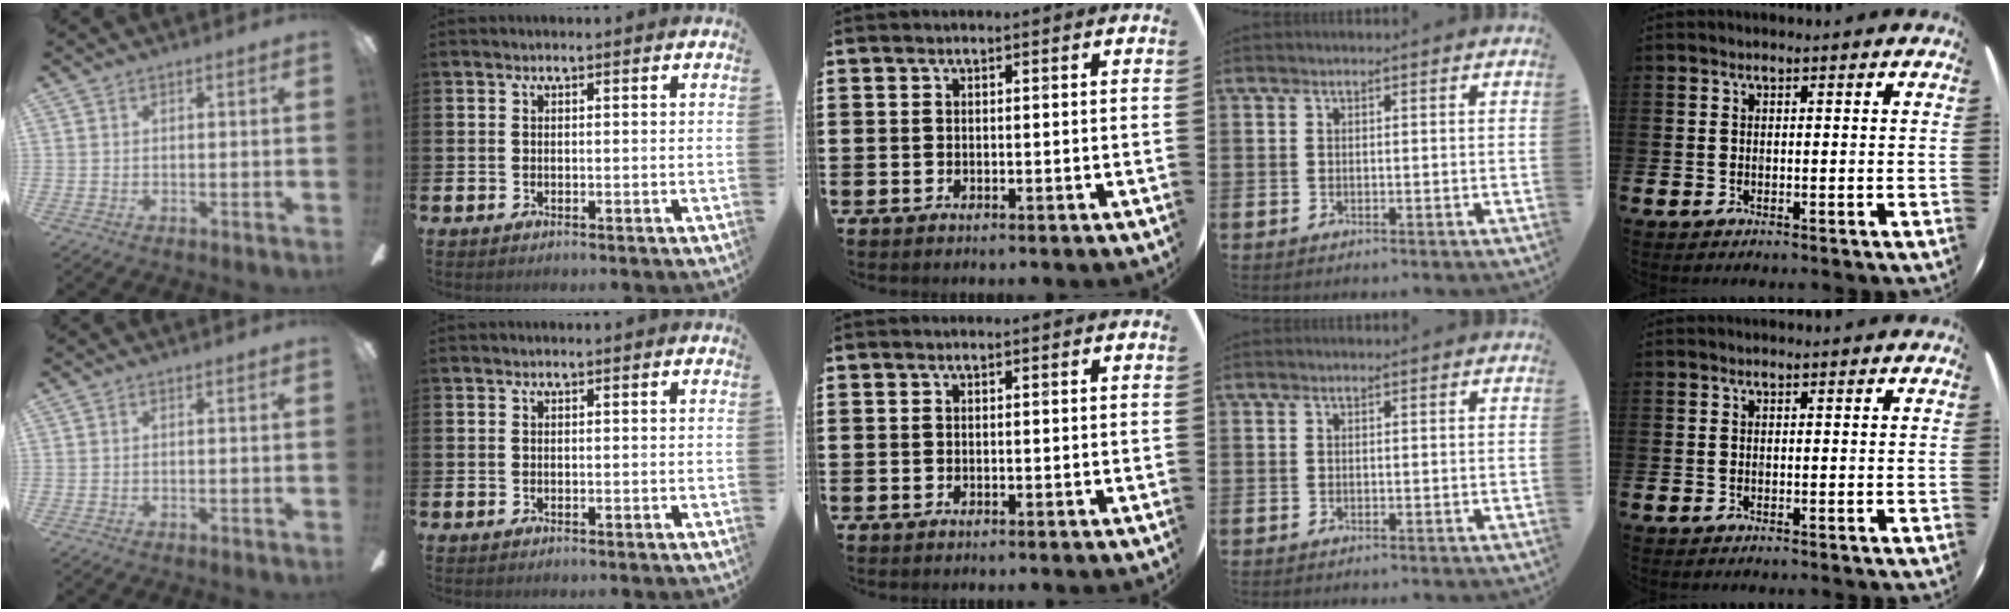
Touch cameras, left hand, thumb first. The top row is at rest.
{}